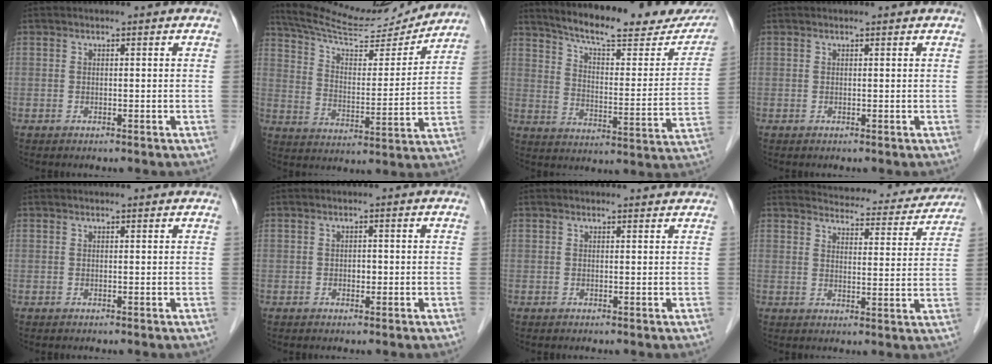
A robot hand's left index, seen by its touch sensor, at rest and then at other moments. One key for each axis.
{"total": 17.7, "fx": 16.8, "fy": 2.3, "fz": 5.2, "tx": -0.092, "ty": -0.004, "tz": 0.260}
{"total": 22.6, "fx": 19.8, "fy": 4.0, "fz": 10.2, "tx": -0.143, "ty": -0.036, "tz": 0.259}
{"total": 0.7, "fx": 0.7, "fy": 0.1, "fz": 0.1, "tx": -0.006, "ty": 0.006, "tz": 0.010}
{"total": 1.2, "fx": 1.2, "fy": 0.2, "fz": 0.1, "tx": -0.012, "ty": 0.008, "tz": 0.014}
{"total": 1.0, "fx": -0.2, "fy": 0.7, "fz": 0.6, "tx": -0.011, "ty": 0.001, "tz": -0.003}
{"total": 1.9, "fx": 1.9, "fy": 0.4, "fz": 0.1, "tx": -0.010, "ty": 0.002, "tz": 0.019}
{"total": 16.6, "fx": 15.9, "fy": 3.6, "fz": 3.1, "tx": -0.023, "ty": -0.021, "tz": 0.179}